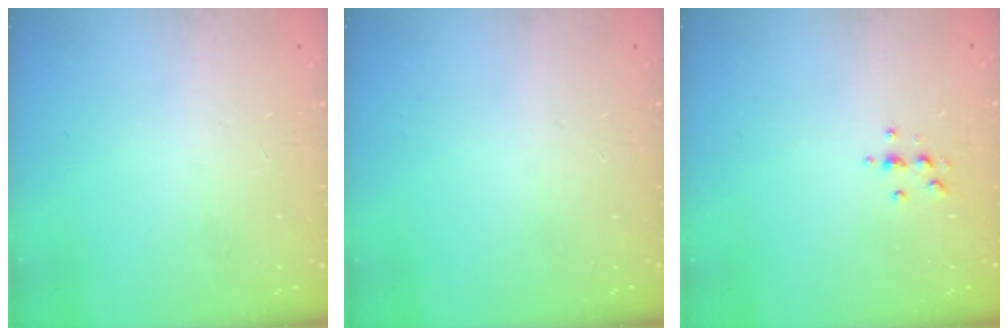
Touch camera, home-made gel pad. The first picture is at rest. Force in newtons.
{"total": 0.0}
{"total": 4.1, "press": 4.1, "slide": 0.5}